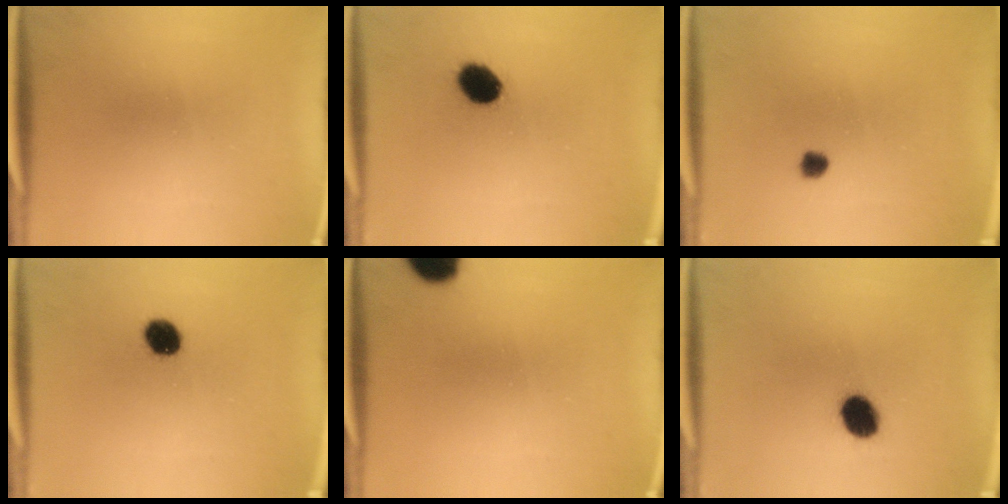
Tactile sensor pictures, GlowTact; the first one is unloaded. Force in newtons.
{"total": 7.6}
{"total": 1.9}
{"total": 5.9}
{"total": 8.6}
{"total": 6.7}